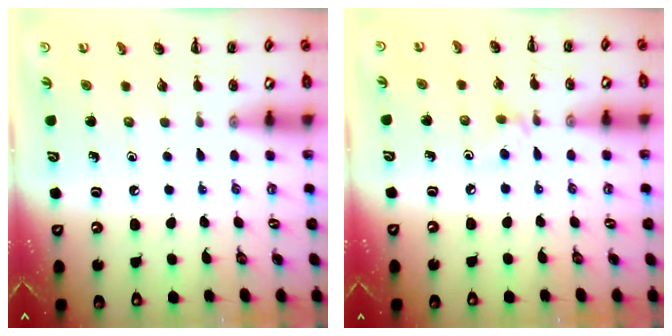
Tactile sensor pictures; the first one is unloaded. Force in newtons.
{"total": 4.8, "press": 4.6, "slide": 1.4}